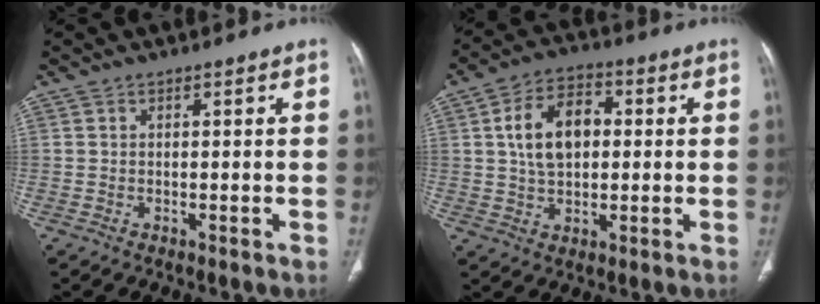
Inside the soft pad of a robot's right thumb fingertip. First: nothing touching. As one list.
[{"total": 11.0, "force": [1.7, 7.1, 8.3], "torque": [-0.131, 0.013, 0.029]}]